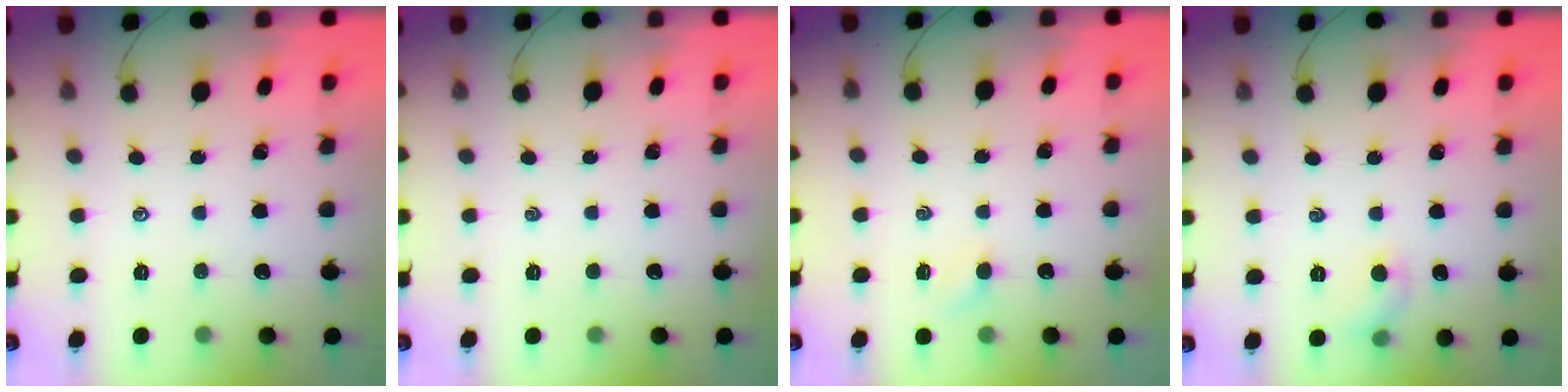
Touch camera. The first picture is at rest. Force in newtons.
{"total": 0.0}
{"total": 2.4, "press": 2.3, "slide": 0.7}
{"total": 5.3, "press": 5.2, "slide": 1.0}